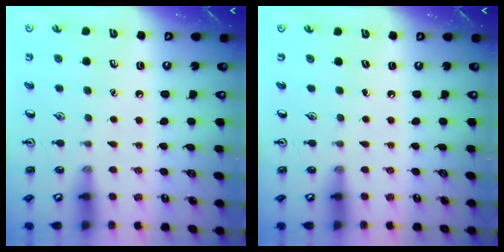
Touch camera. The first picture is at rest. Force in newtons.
{"total": 0.0}